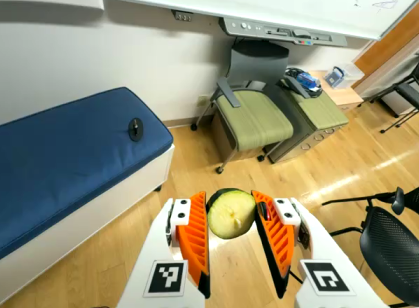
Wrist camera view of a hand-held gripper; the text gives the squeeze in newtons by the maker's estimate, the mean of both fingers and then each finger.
{"total": 10.1, "left": 9.9, "right": 10.4}